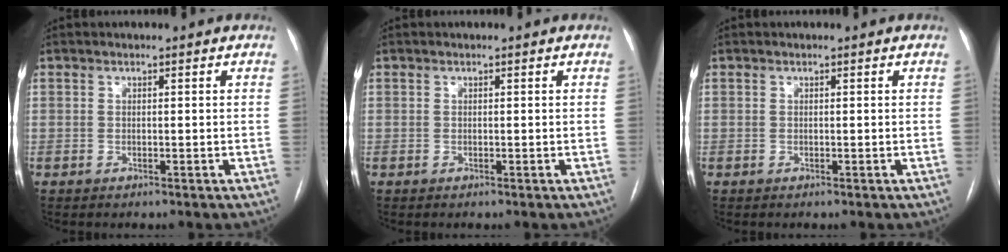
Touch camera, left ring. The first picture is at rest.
{"total": 0.0}
{"total": 0.0}